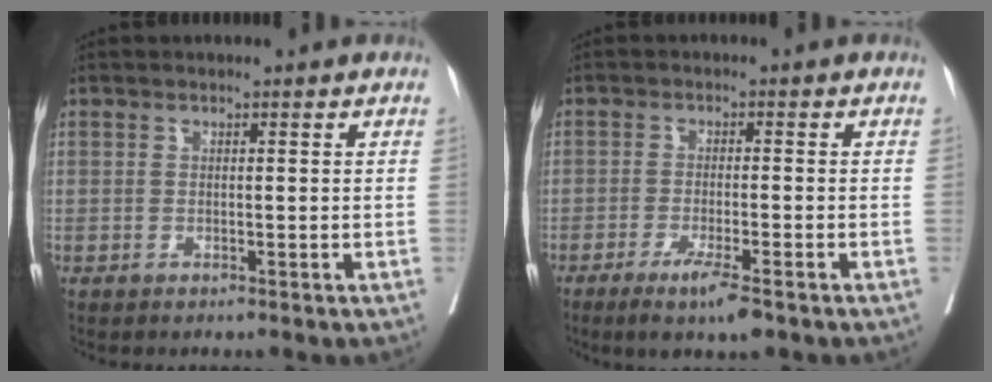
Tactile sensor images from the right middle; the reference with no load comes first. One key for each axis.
{"total": 5.9, "fx": -3.8, "fy": 0.3, "fz": 4.5, "tx": -0.076, "ty": -0.014, "tz": -0.063}